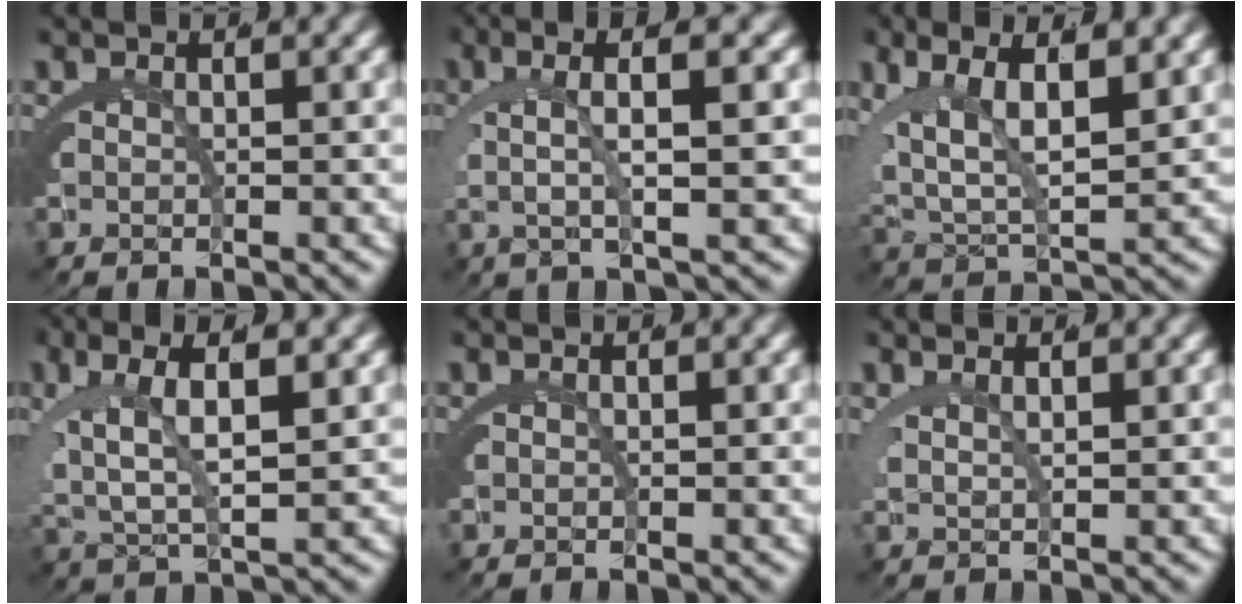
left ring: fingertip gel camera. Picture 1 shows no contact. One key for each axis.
{"total": 5.2, "fx": 2.0, "fy": 0.6, "fz": 4.8, "tx": -0.079, "ty": 0.017, "tz": 0.031}
{"total": 8.2, "fx": 1.5, "fy": 5.0, "fz": 6.3, "tx": -0.120, "ty": -0.013, "tz": 0.033}
{"total": 6.0, "fx": 1.3, "fy": 2.6, "fz": 5.3, "tx": -0.103, "ty": -0.005, "tz": 0.031}
{"total": 0.0}
{"total": 1.7, "fx": 1.4, "fy": -0.2, "fz": 0.9, "tx": -0.019, "ty": -0.006, "tz": 0.032}